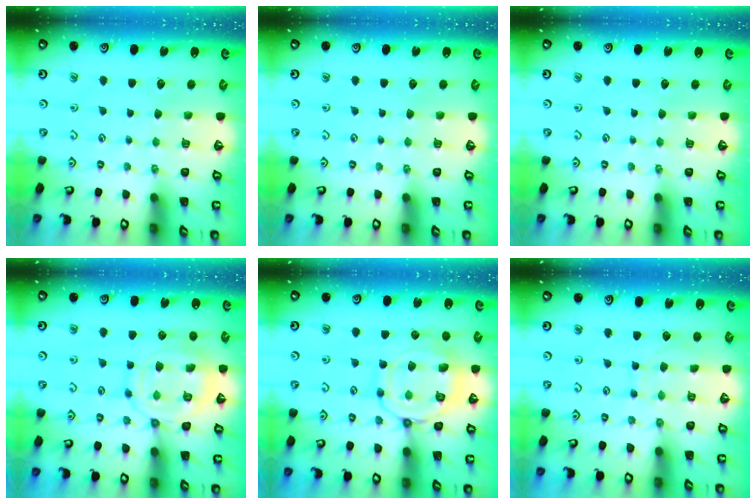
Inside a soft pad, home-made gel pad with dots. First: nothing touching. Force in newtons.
{"total": 0.0}
{"total": 0.0}
{"total": 13.9, "press": 13.9, "slide": 1.2}
{"total": 13.6, "press": 13.6, "slide": 1.3}
{"total": 5.3, "press": 5.3, "slide": 0.4}